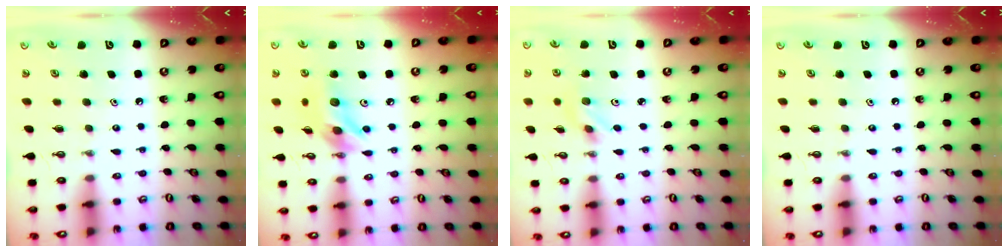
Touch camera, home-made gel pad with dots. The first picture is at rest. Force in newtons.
{"total": 12.3, "press": 12.3, "slide": 0.7}
{"total": 2.2, "press": 2.1, "slide": 0.6}
{"total": 0.0}